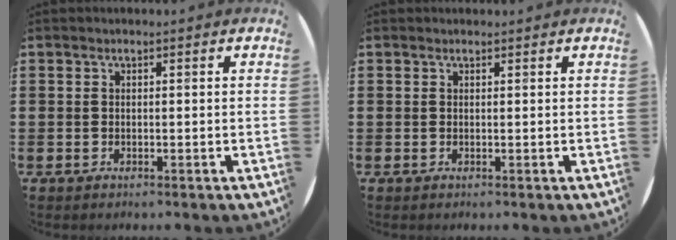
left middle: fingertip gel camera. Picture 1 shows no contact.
{"total": 0.0}